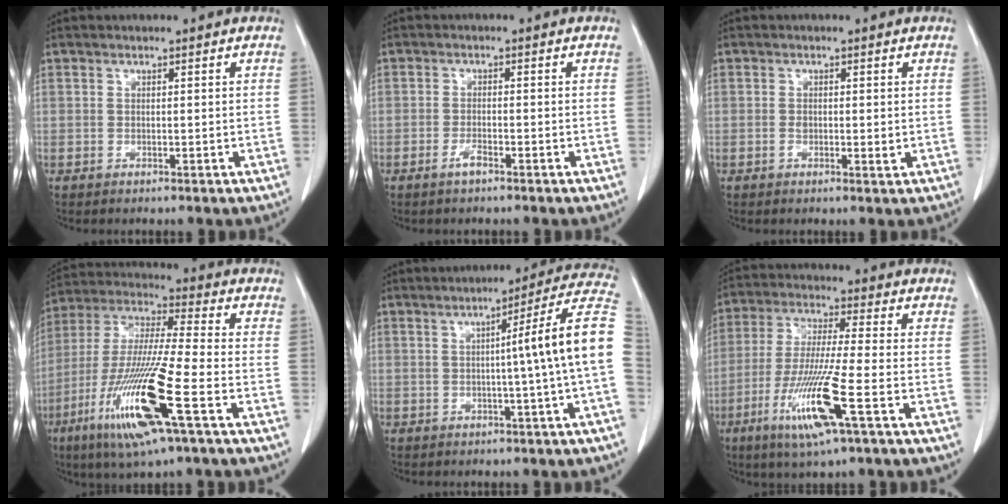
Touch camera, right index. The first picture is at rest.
{"total": 1.8, "force": [-1.3, 0.3, 1.3], "torque": [-0.026, 0.000, -0.026]}
{"total": 1.9, "force": [-0.2, 0.8, 1.7], "torque": [-0.028, -0.002, -0.002]}
{"total": 17.9, "force": [-7.4, 0.6, 16.2], "torque": [-0.349, -0.031, -0.143]}
{"total": 11.7, "force": [-0.1, -2.2, 11.4], "torque": [-0.136, 0.020, -0.008]}
{"total": 12.6, "force": [-5.2, -0.2, 11.4], "torque": [-0.236, -0.027, -0.100]}